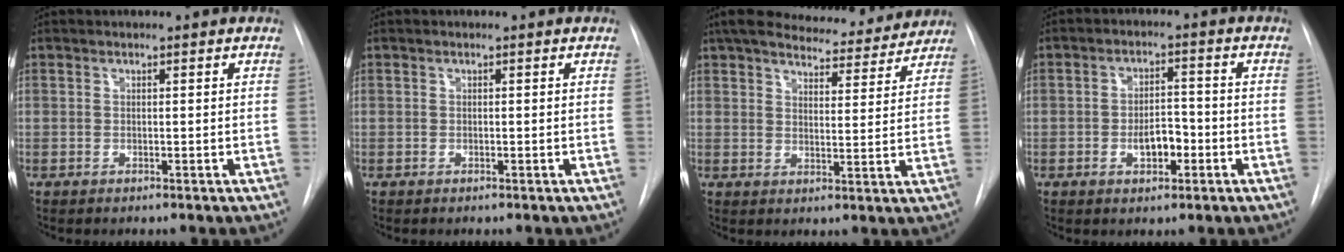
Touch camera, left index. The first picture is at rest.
{"total": 0.0}
{"total": 16.1, "force": [14.6, 3.9, 5.6], "torque": [-0.079, 0.005, 0.188]}
{"total": 4.8, "force": [-2.0, 2.3, 3.7], "torque": [-0.059, 0.003, -0.031]}